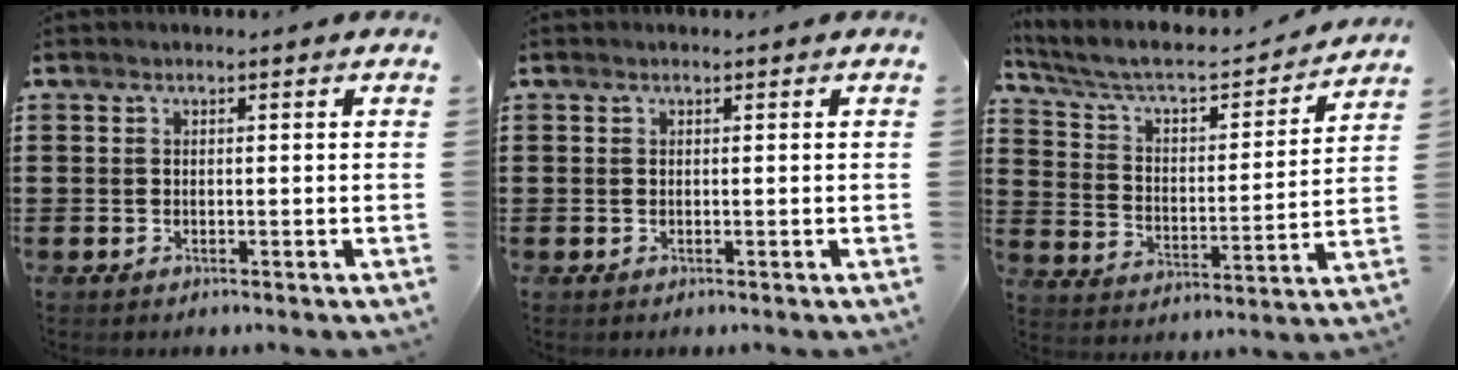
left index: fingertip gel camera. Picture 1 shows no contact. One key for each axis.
{"total": 0.0}
{"total": 5.9, "fx": 5.1, "fy": 1.3, "fz": 2.6, "tx": -0.074, "ty": -0.036, "tz": 0.080}